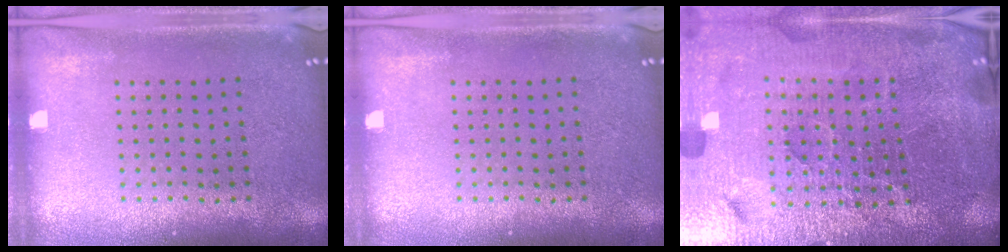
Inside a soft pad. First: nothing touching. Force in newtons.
{"total": 0.0}
{"total": 6.3, "press": 5.7, "slide": 2.7}